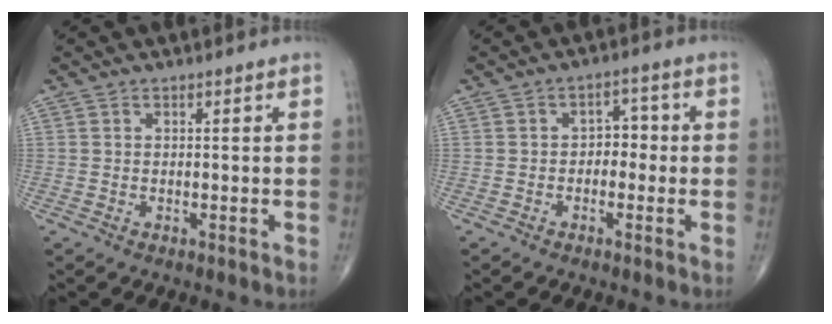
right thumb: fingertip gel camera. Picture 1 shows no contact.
{"total": 3.7, "force": [-0.6, 2.7, 2.4], "torque": [-0.011, 0.018, -0.019]}